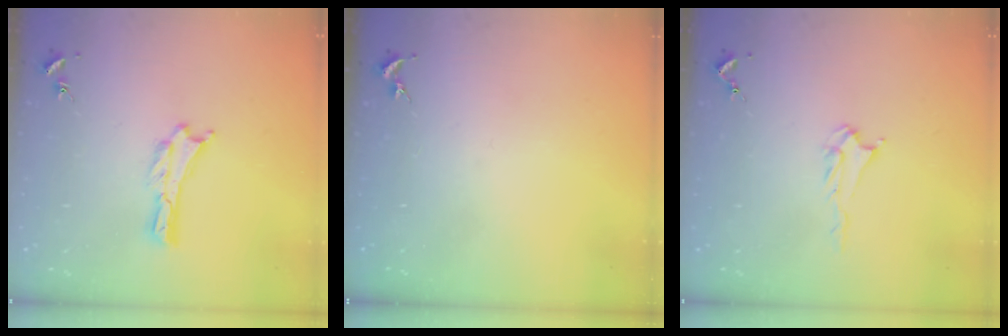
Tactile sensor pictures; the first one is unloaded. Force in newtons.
{"total": 0.0}
{"total": 3.2, "press": 3.2, "slide": 0.5}